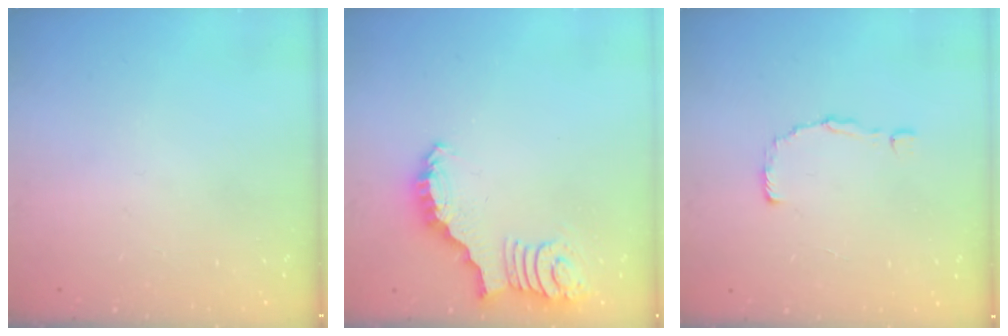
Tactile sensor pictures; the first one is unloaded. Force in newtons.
{"total": 2.5, "press": 2.5, "slide": 0.5}
{"total": 2.0, "press": 2.0, "slide": 0.1}